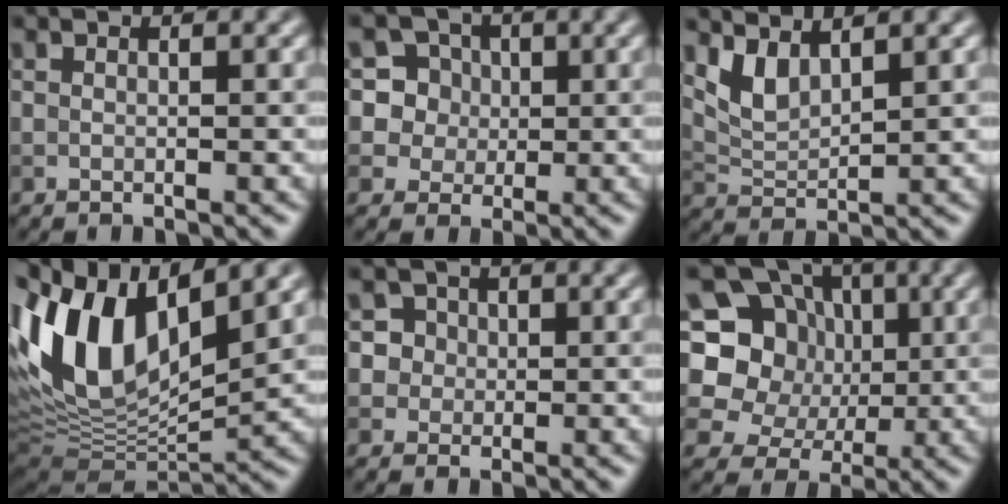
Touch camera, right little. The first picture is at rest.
{"total": 8.2, "force": [2.8, 7.3, 2.4], "torque": [-0.060, 0.033, 0.038]}
{"total": 2.9, "force": [2.0, 1.0, 1.8], "torque": [-0.043, -0.010, 0.048]}
{"total": 13.5, "force": [4.4, 6.4, 11.1], "torque": [-0.208, 0.010, 0.075]}
{"total": 4.4, "force": [1.6, 3.9, 1.4], "torque": [-0.006, 0.017, 0.013]}
{"total": 11.0, "force": [1.6, 9.8, 4.8], "torque": [-0.107, 0.038, -0.006]}